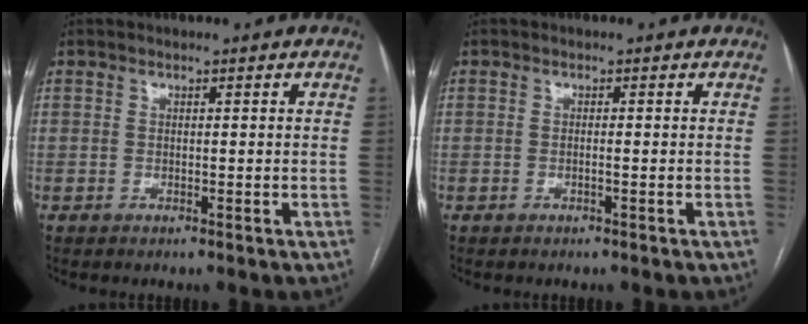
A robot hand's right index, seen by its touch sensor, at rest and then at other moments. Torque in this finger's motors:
{"motor_torque": [0.20, 0.13, 0.01, 0.01]}